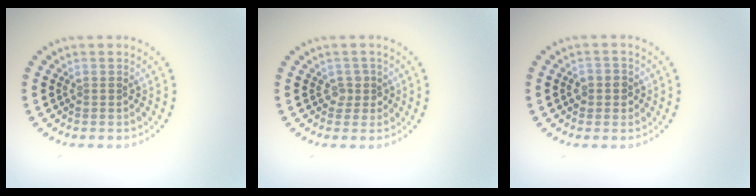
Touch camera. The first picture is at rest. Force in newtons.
{"total": 1.3, "press": 1.1, "slide": 0.8}
{"total": 1.7, "press": 1.6, "slide": 0.6}